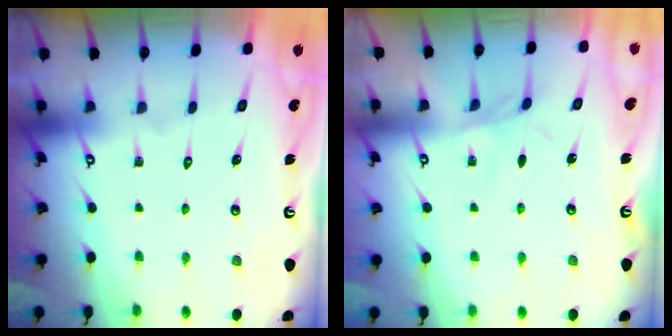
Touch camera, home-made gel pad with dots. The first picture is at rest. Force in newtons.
{"total": 3.3, "press": 3.2, "slide": 0.5}